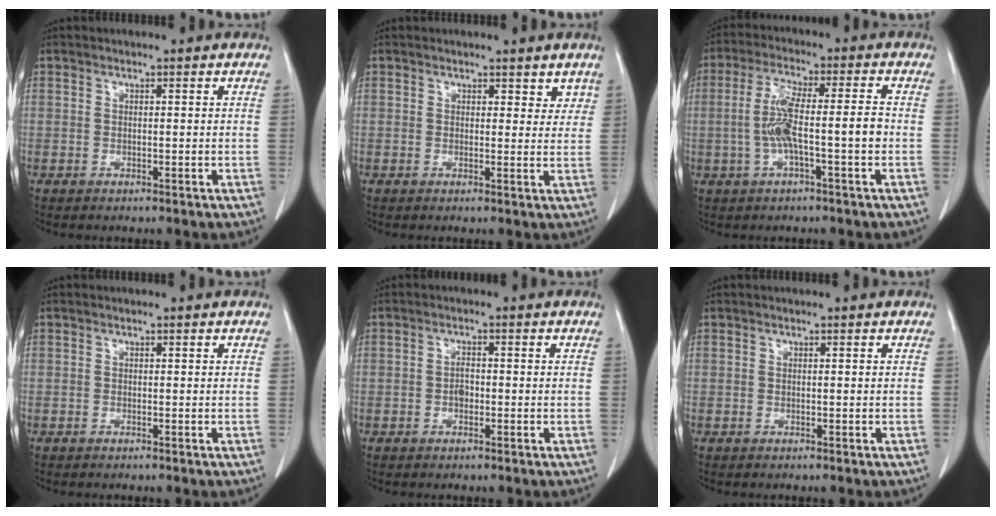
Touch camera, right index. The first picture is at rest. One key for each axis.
{"total": 2.6, "fx": 1.8, "fy": 1.5, "fz": 1.0, "tx": 0.006, "ty": -0.005, "tz": 0.019}
{"total": 8.1, "fx": -1.4, "fy": 0.8, "fz": 7.9, "tx": -0.154, "ty": 0.019, "tz": -0.026}
{"total": 0.0}
{"total": 1.6, "fx": -0.5, "fy": 0.9, "fz": 1.2, "tx": -0.020, "ty": 0.004, "tz": -0.009}
{"total": 0.0}